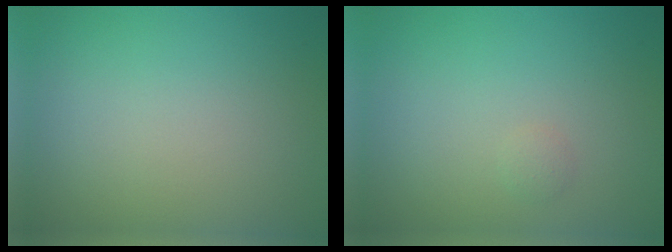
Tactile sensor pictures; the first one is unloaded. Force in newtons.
{"total": 0.6, "press": 0.6, "slide": 0.0}